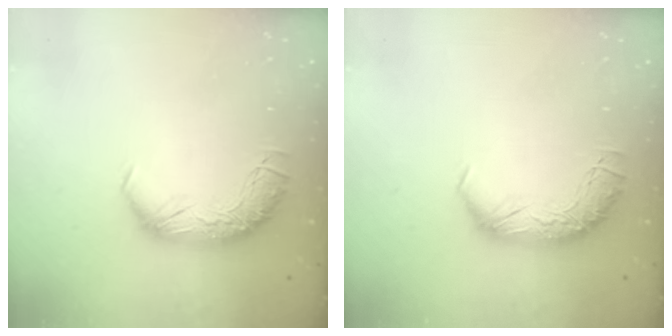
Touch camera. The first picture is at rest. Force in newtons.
{"total": 0.0}